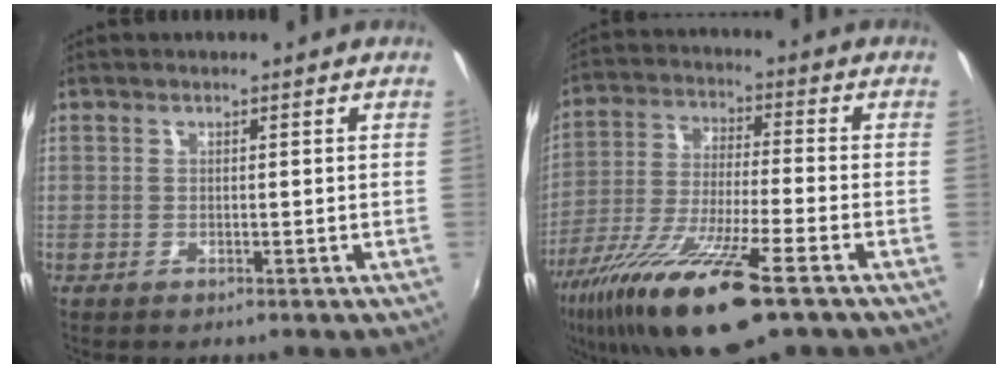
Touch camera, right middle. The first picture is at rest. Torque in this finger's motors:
{"motor_torque": [1.37, -0.77, 0.64, 0.21]}